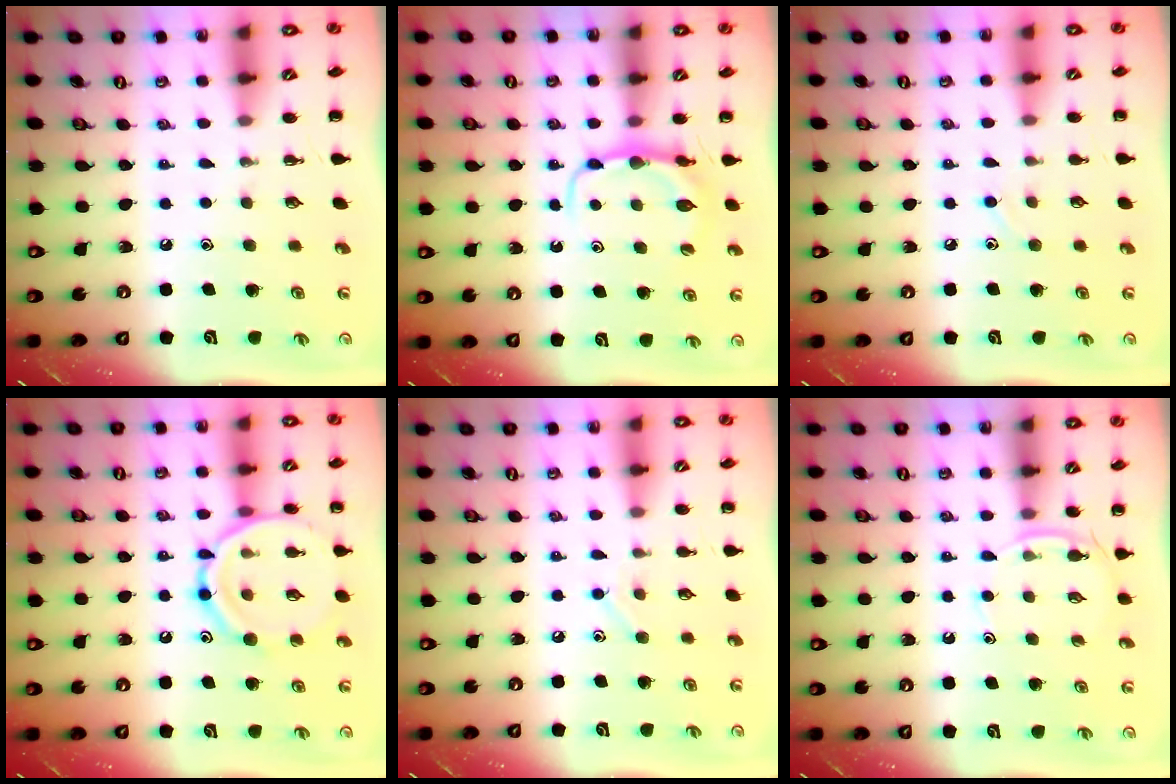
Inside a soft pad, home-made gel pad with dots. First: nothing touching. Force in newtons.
{"total": 7.2, "press": 7.2, "slide": 0.9}
{"total": 7.1, "press": 6.6, "slide": 2.5}
{"total": 14.8, "press": 14.7, "slide": 1.4}
{"total": 6.4, "press": 6.3, "slide": 1.2}
{"total": 4.9, "press": 4.8, "slide": 1.2}